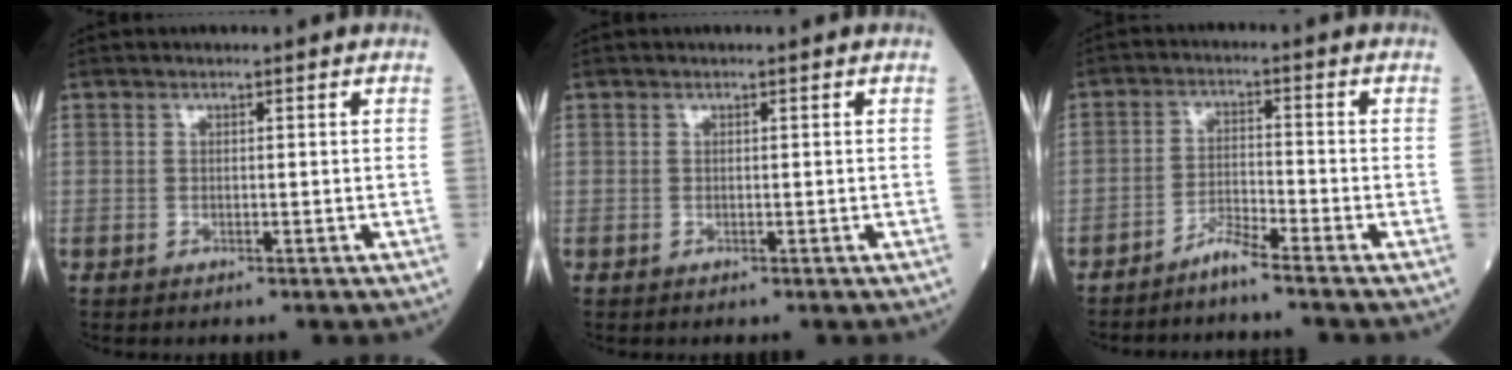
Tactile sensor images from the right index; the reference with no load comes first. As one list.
[{"total": 0.0}, {"total": 3.5, "force": [-3.2, -0.7, 1.3], "torque": [-0.027, -0.015, -0.066]}]